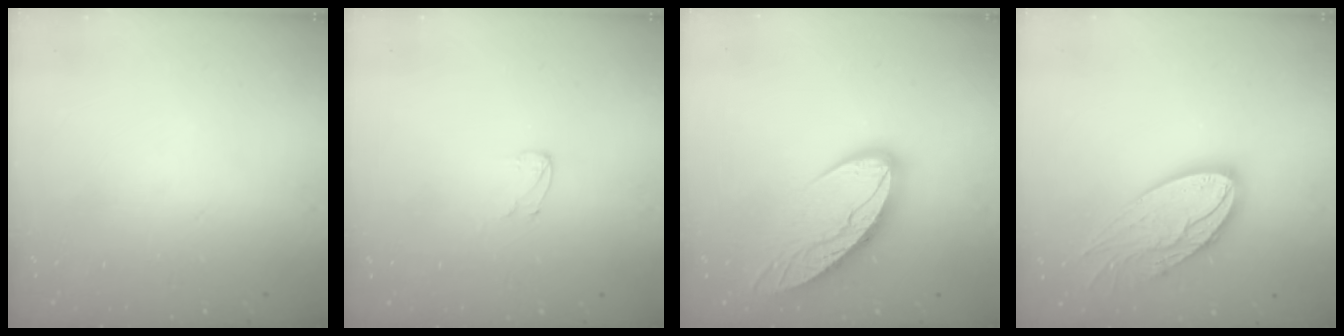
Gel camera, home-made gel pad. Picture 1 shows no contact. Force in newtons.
{"total": 3.6, "press": 3.6, "slide": 0.3}
{"total": 11.7, "press": 11.6, "slide": 1.5}
{"total": 19.3, "press": 19.2, "slide": 1.8}